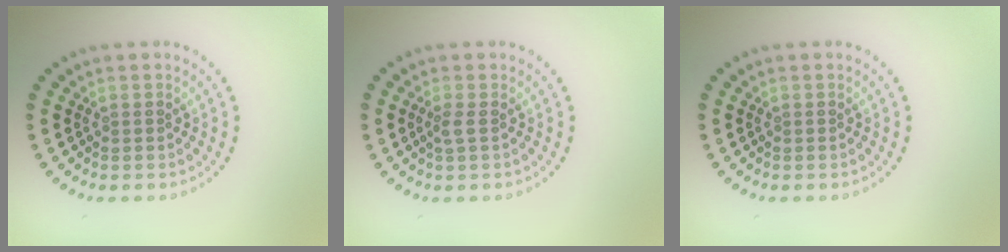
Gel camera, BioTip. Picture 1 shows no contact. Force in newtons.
{"total": 0.9, "press": 0.7, "slide": 0.6}
{"total": 0.0}